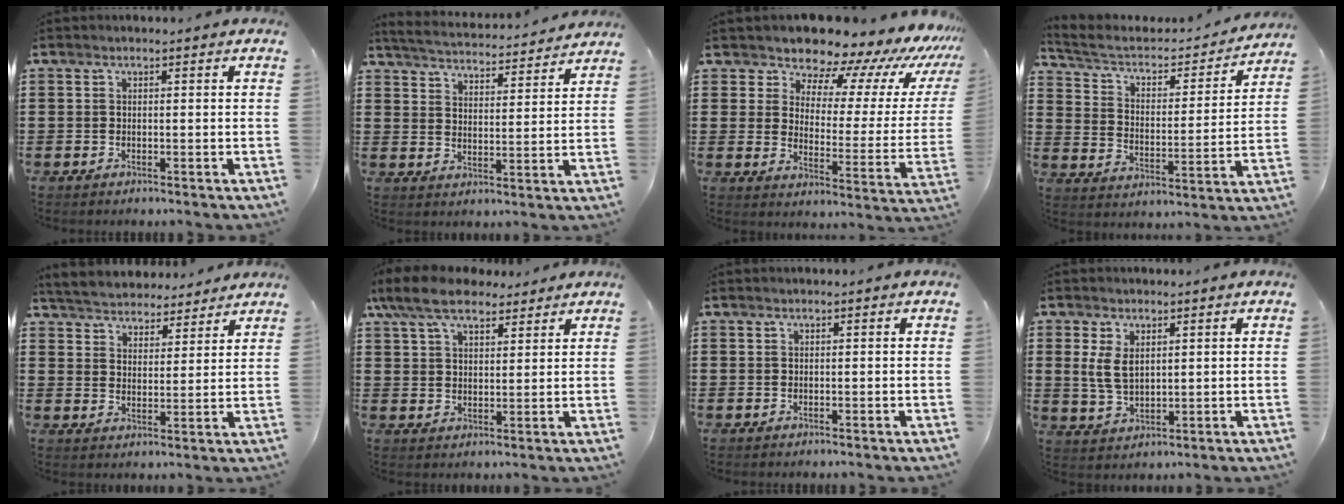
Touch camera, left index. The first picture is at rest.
{"total": 3.9, "force": [3.8, -0.4, 0.3], "torque": [-0.029, -0.036, 0.060]}
{"total": 10.0, "force": [9.2, 2.6, 2.9], "torque": [-0.064, -0.081, 0.153]}
{"total": 3.9, "force": [2.9, 1.9, 1.7], "torque": [-0.054, -0.023, 0.040]}
{"total": 4.5, "force": [4.5, 0.7, 0.0], "torque": [-0.023, -0.026, 0.077]}
{"total": 8.5, "force": [6.7, 3.3, 4.2], "torque": [-0.100, -0.006, 0.127]}
{"total": 0.0}
{"total": 4.5, "force": [1.3, 2.5, 3.5], "torque": [-0.081, 0.003, 0.022]}